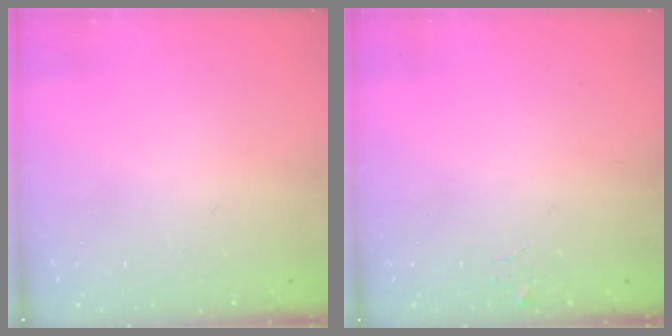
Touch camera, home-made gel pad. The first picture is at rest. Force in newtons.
{"total": 4.0, "press": 4.0, "slide": 0.4}